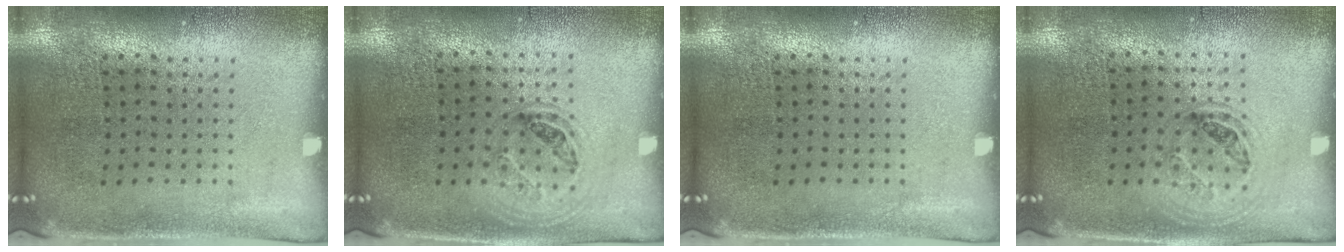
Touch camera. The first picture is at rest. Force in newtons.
{"total": 1.1, "press": 1.0, "slide": 0.5}
{"total": 0.0}
{"total": 1.0, "press": 0.9, "slide": 0.4}